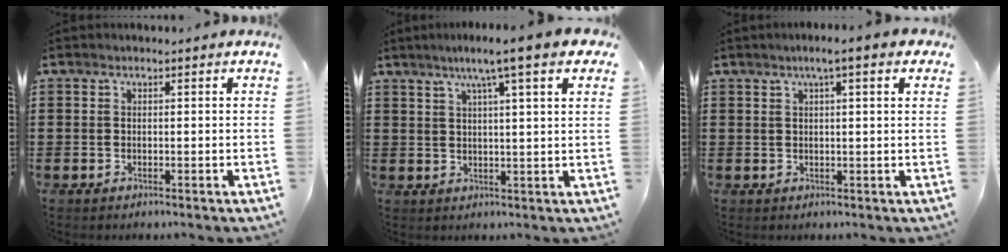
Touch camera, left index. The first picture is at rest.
{"total": 6.8, "force": [4.1, -0.2, 5.4], "torque": [-0.109, -0.006, 0.064]}
{"total": 3.4, "force": [1.8, 0.0, 2.9], "torque": [-0.060, 0.001, 0.030]}